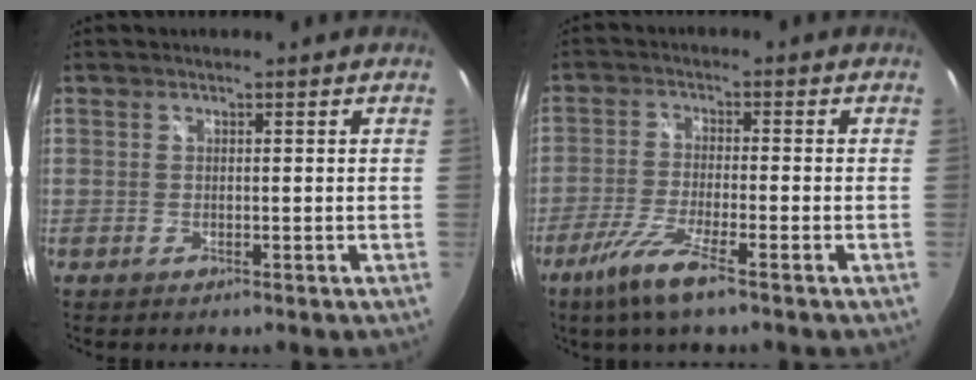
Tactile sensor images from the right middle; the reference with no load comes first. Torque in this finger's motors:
{"motor_torque": [0.85, -0.71, 0.10, 0.09]}